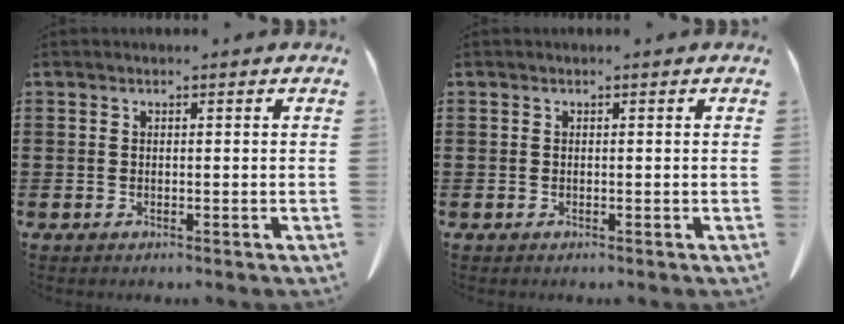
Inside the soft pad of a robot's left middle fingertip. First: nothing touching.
{"total": 0.0}